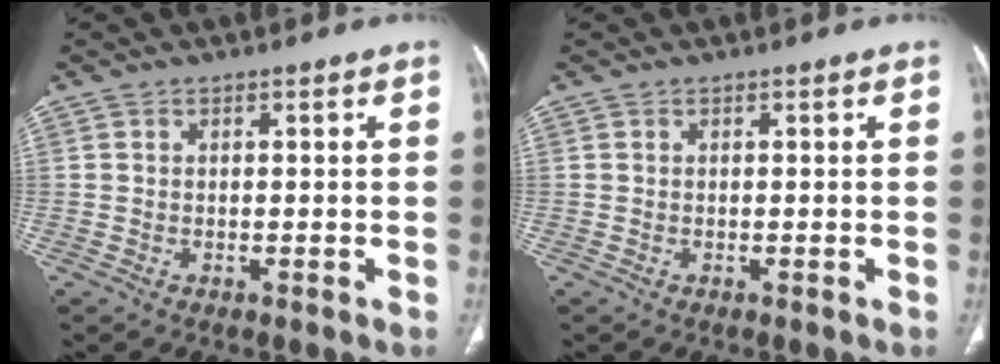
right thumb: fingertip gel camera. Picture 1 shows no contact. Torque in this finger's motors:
{"motor_torque": [-0.14, 0.15, -0.16, 0.16, 0.00]}